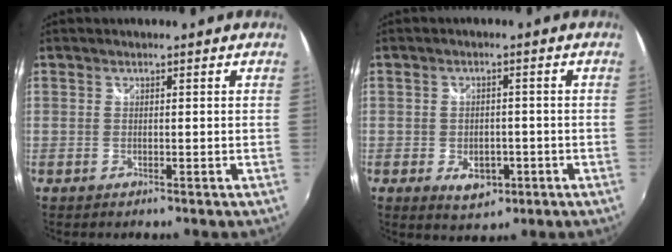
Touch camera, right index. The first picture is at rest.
{"total": 5.9, "force": [-2.4, 3.9, 3.6], "torque": [-0.069, -0.004, -0.030]}